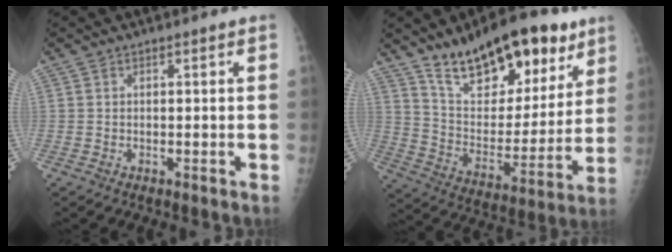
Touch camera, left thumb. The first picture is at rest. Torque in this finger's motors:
{"motor_torque": [0.87, 0.92, 1.47, -1.30, 0.14]}